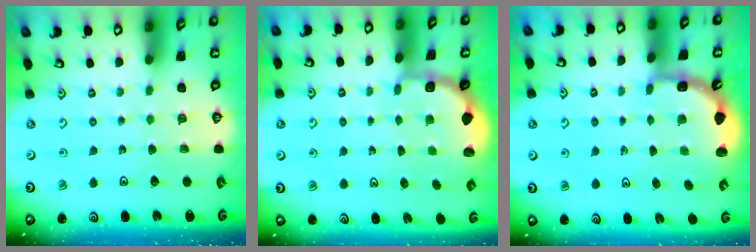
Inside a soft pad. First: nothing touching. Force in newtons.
{"total": 1.9, "press": 1.8, "slide": 0.7}
{"total": 2.1, "press": 1.9, "slide": 0.9}